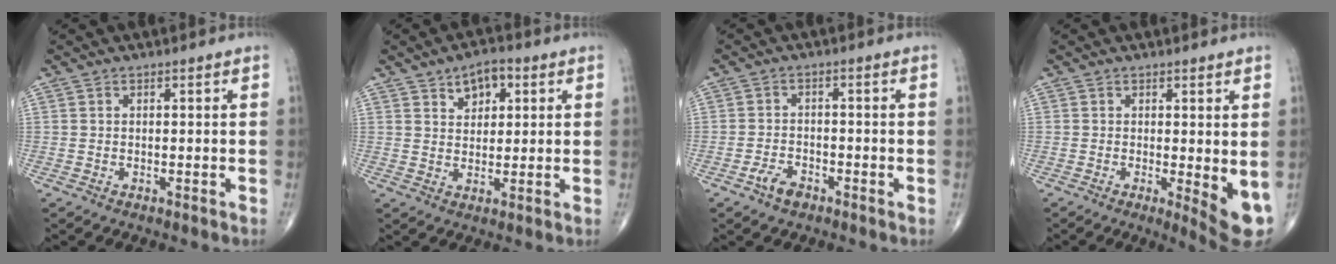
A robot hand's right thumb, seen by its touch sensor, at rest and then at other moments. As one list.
[{"total": 5.9, "force": [2.8, 3.7, 3.7], "torque": [-0.028, -0.008, 0.039]}, {"total": 3.5, "force": [-2.2, 1.9, 1.9], "torque": [-0.029, 0.013, -0.041]}, {"total": 6.4, "force": [-0.6, 1.7, 6.2], "torque": [-0.076, -0.015, -0.006]}]